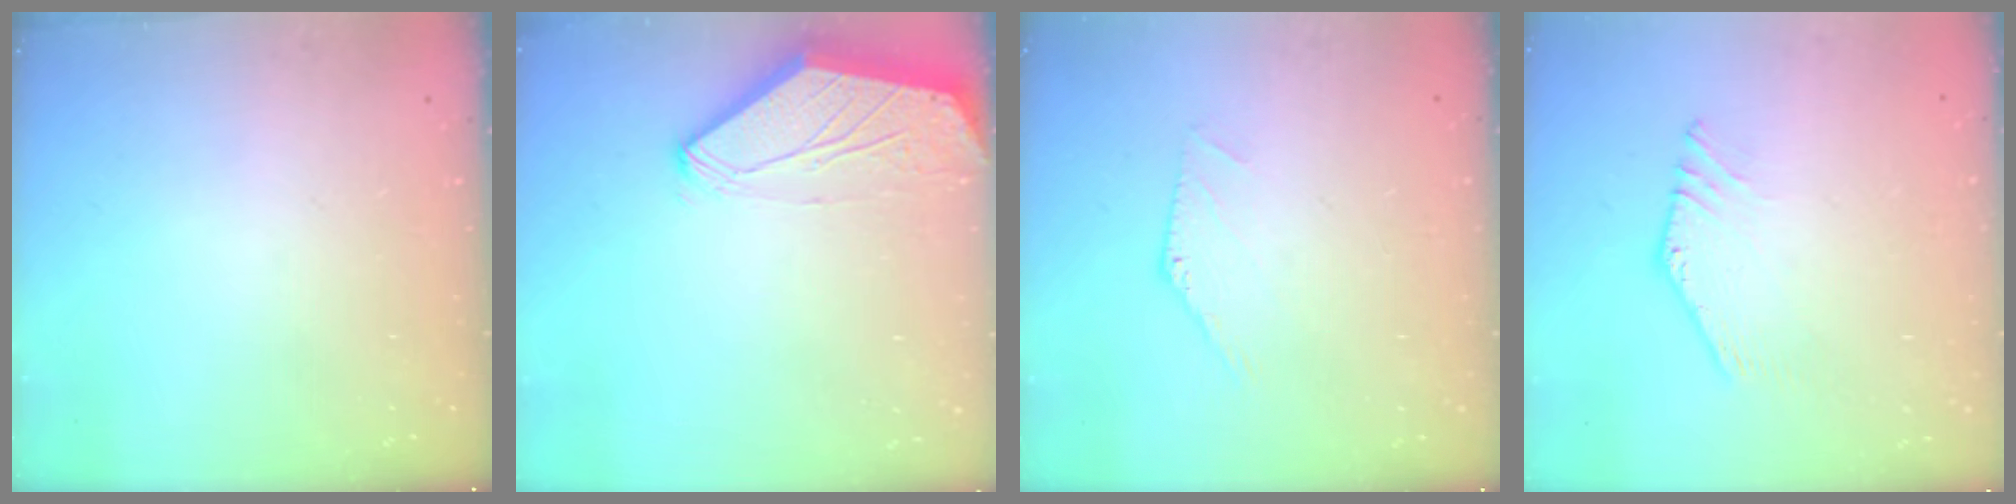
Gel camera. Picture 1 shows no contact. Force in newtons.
{"total": 0.0}
{"total": 0.8, "press": 0.8, "slide": 0.1}
{"total": 1.6, "press": 1.6, "slide": 0.1}